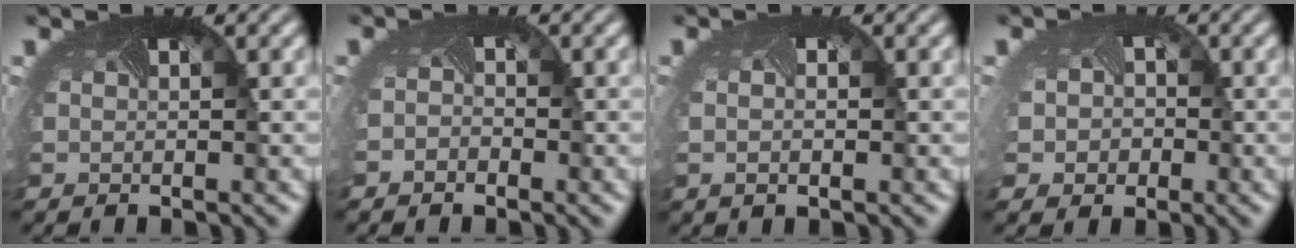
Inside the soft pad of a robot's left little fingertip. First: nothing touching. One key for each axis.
{"total": 0.7, "fx": -0.6, "fy": 0.3, "fz": -0.3, "tx": 0.003, "ty": -0.009, "tz": -0.013}
{"total": 0.8, "fx": -0.2, "fy": 0.3, "fz": 0.7, "tx": -0.018, "ty": -0.007, "tz": 0.000}
{"total": 4.1, "fx": -0.8, "fy": 3.7, "fz": 1.6, "tx": -0.027, "ty": -0.013, "tz": -0.021}